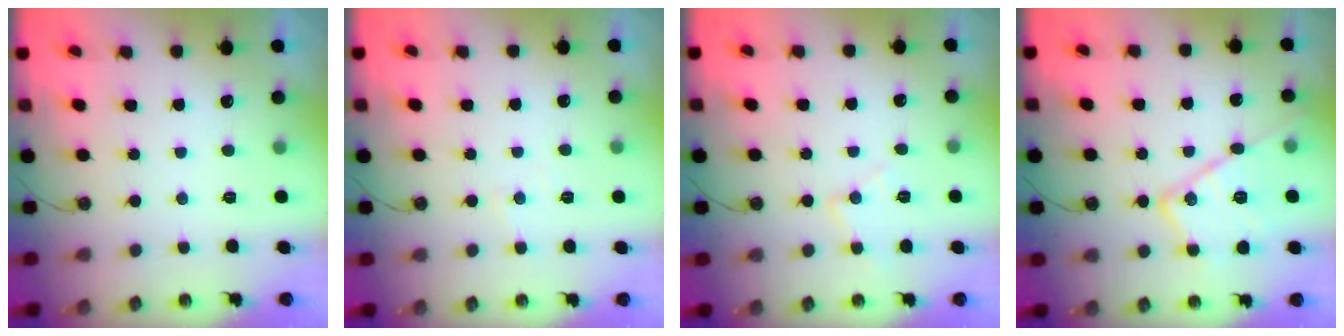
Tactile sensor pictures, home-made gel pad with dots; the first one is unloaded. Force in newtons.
{"total": 3.0, "press": 2.9, "slide": 0.6}
{"total": 8.0, "press": 8.0, "slide": 0.6}
{"total": 16.9, "press": 16.9, "slide": 1.4}